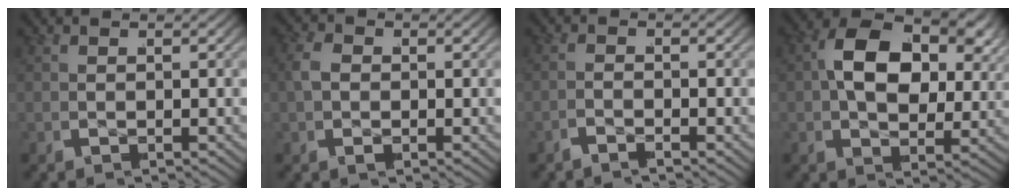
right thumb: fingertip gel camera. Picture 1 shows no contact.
{"total": 2.8, "force": [0.1, 2.2, 1.7], "torque": [-0.042, -0.005, 0.004]}
{"total": 1.4, "force": [-1.2, -0.5, -0.3], "torque": [0.008, 0.007, -0.035]}
{"total": 12.7, "force": [2.3, 7.8, 9.7], "torque": [-0.186, -0.013, 0.044]}